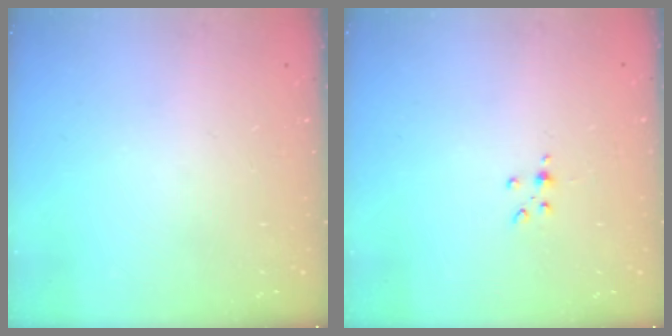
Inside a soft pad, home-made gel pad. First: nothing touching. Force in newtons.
{"total": 2.0, "press": 1.9, "slide": 0.5}